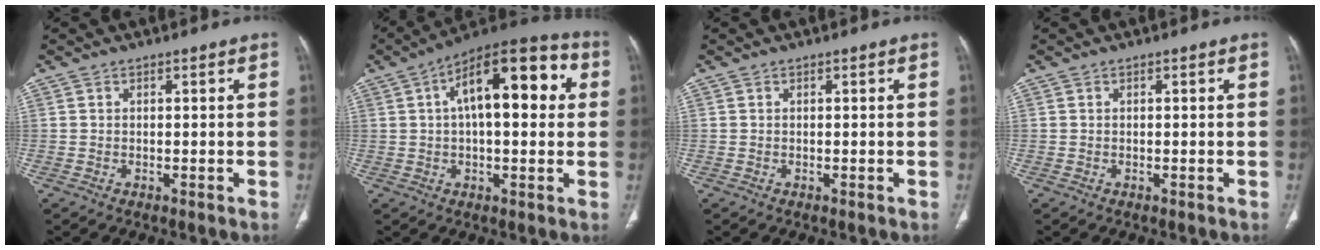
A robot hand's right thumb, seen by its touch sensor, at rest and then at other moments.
{"total": 18.7, "force": [4.2, 8.3, 16.2], "torque": [-0.215, 0.032, 0.052]}
{"total": 0.0}
{"total": 0.0}